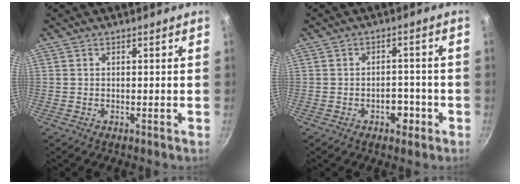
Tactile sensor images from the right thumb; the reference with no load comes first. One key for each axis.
{"total": 4.1, "fx": -1.8, "fy": 2.8, "fz": 2.4, "tx": -0.007, "ty": 0.015, "tz": -0.024}